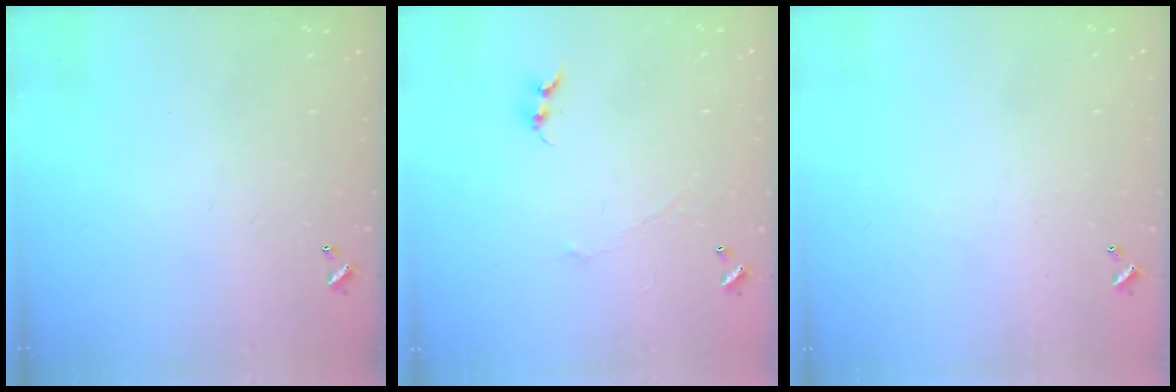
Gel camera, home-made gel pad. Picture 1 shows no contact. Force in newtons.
{"total": 0.0}
{"total": 2.5, "press": 2.5, "slide": 0.4}